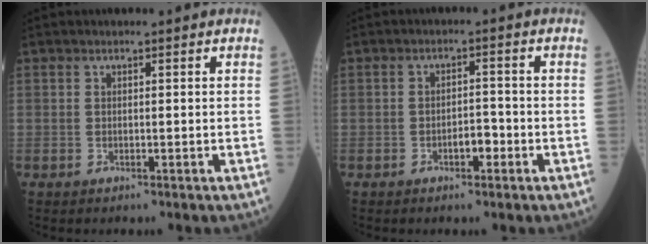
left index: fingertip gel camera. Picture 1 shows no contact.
{"total": 2.6, "force": [-1.5, 1.0, 1.8], "torque": [-0.021, 0.003, -0.027]}